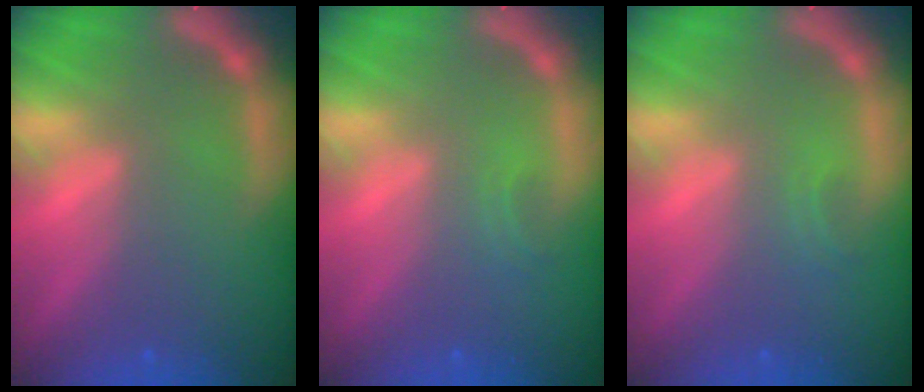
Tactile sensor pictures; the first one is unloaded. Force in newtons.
{"total": 0.9}
{"total": 0.9}